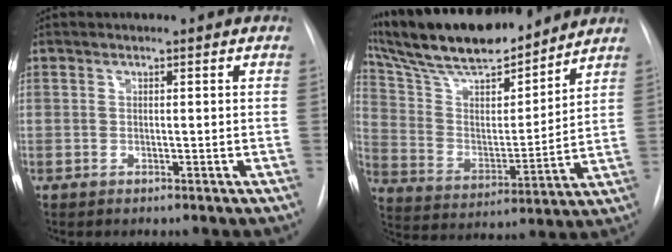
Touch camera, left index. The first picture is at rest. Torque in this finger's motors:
{"motor_torque": [0.82, -1.25, 0.89, 0.21]}